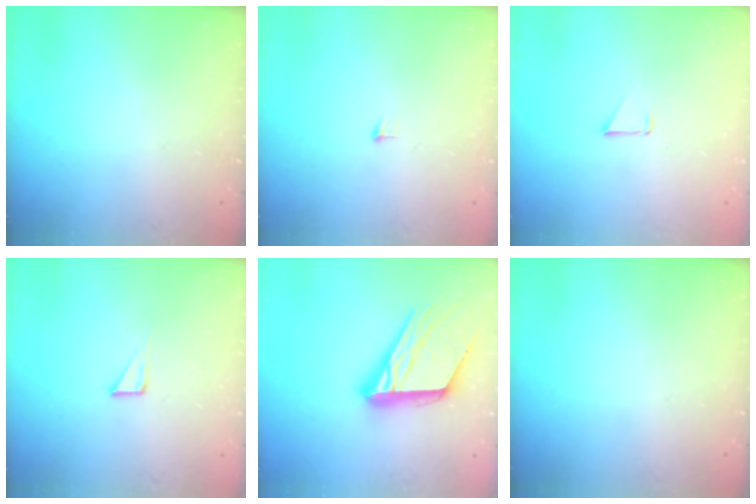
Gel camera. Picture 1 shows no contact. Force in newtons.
{"total": 3.6, "press": 3.5, "slide": 0.3}
{"total": 0.8, "press": 0.8, "slide": 0.1}
{"total": 2.8, "press": 2.8, "slide": 0.2}
{"total": 21.2, "press": 21.0, "slide": 2.9}
{"total": 0.0}